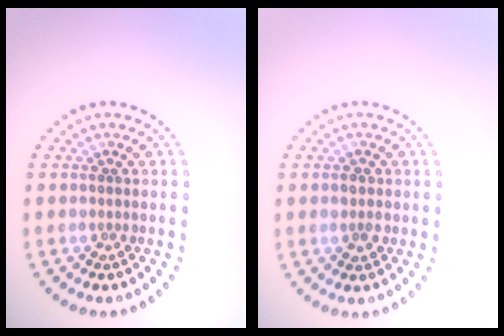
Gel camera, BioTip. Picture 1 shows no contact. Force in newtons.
{"total": 1.4, "press": 1.4, "slide": 0.2}